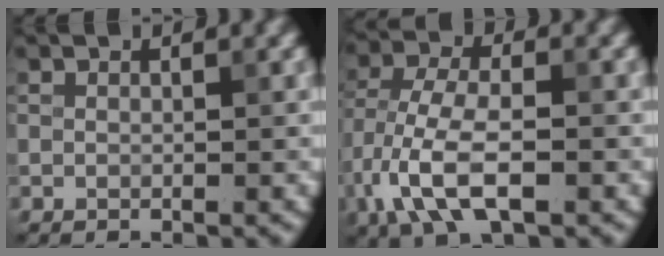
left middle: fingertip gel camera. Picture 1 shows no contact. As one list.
[{"total": 8.0, "force": [-3.3, 3.8, 6.2], "torque": [-0.128, 0.005, -0.069]}]